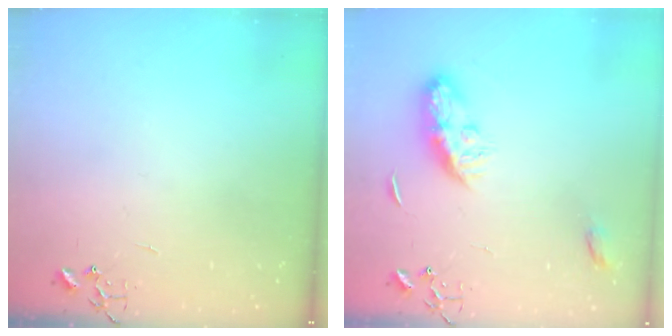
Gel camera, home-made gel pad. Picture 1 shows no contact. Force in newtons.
{"total": 8.5, "press": 8.4, "slide": 0.3}